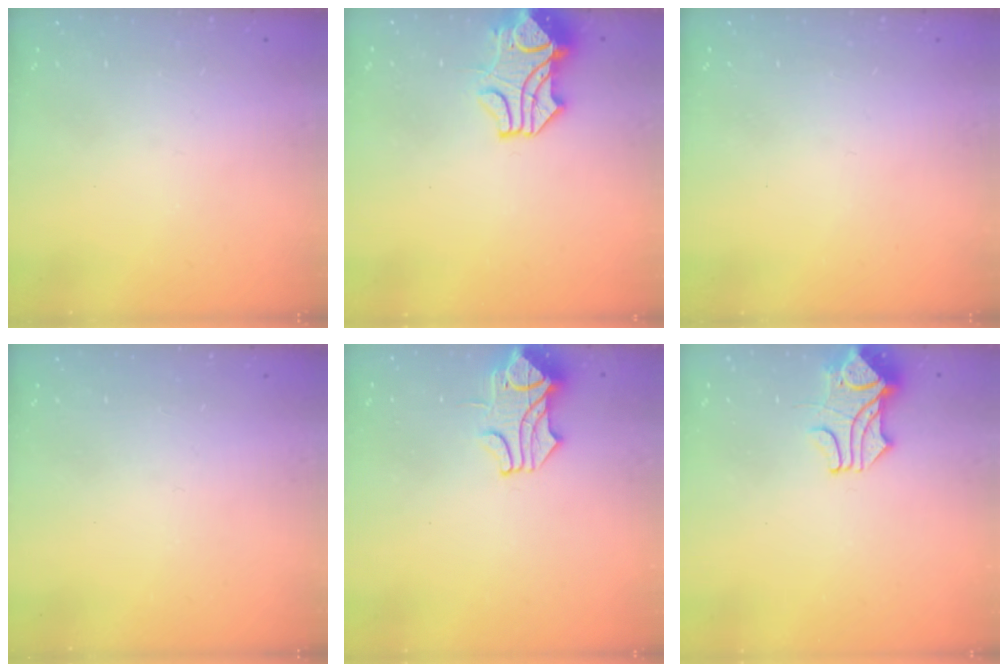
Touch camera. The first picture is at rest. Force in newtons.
{"total": 2.1, "press": 1.8, "slide": 1.1}
{"total": 0.0}
{"total": 0.0}
{"total": 1.2, "press": 0.9, "slide": 0.8}
{"total": 1.7, "press": 1.3, "slide": 1.1}